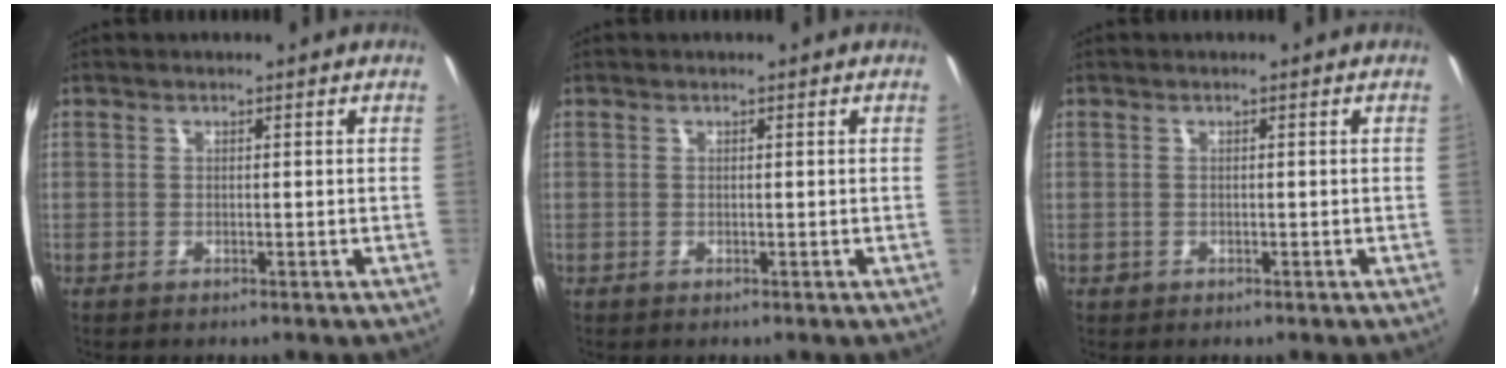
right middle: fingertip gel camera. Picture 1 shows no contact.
{"total": 0.0}
{"total": 0.7, "force": [-0.3, 0.6, 0.1], "torque": [-0.002, -0.003, -0.005]}